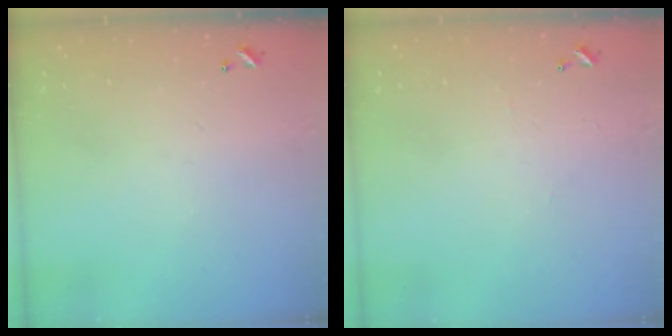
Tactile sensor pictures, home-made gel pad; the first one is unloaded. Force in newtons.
{"total": 2.2, "press": 2.2, "slide": 0.4}